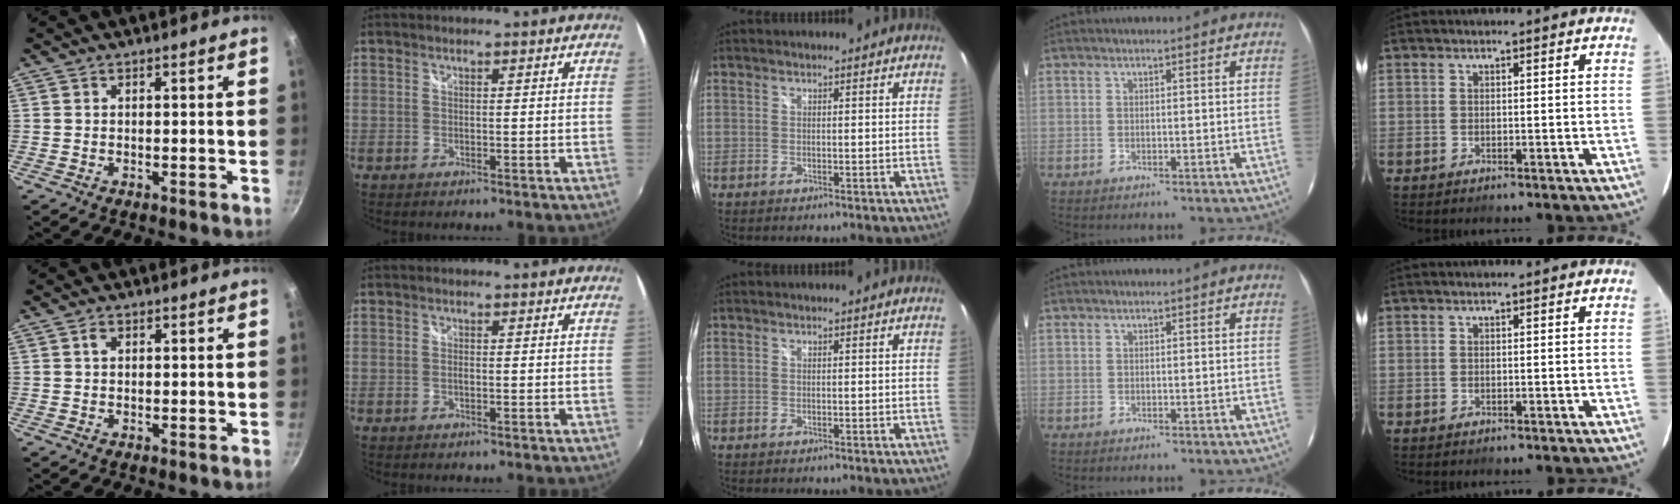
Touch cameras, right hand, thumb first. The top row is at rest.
{"thumb": {"total": 1.2, "force": [0.4, 0.9, 0.8], "torque": [-0.011, 0.004, 0.004]}, "index": {"total": 0.7, "force": [-0.2, 0.3, 0.6], "torque": [-0.013, 0.001, -0.005]}}